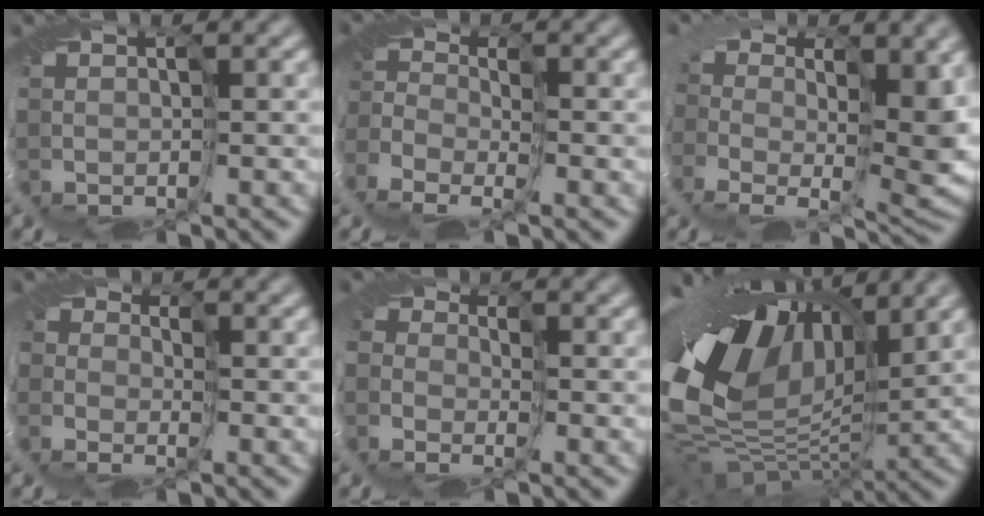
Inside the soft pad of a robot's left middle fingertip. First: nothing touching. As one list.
[{"total": 4.7, "force": [-3.4, 2.9, 1.3], "torque": [0.015, -0.007, -0.088]}, {"total": 7.2, "force": [0.7, 4.2, 5.8], "torque": [-0.087, -0.044, 0.013]}, {"total": 2.4, "force": [-0.8, 2.2, 0.2], "torque": [0.015, -0.011, -0.030]}, {"total": 4.0, "force": [-0.9, 3.6, 1.3], "torque": [-0.019, -0.018, -0.030]}, {"total": 16.1, "force": [3.1, 9.9, 12.3], "torque": [-0.194, -0.022, 0.066]}]